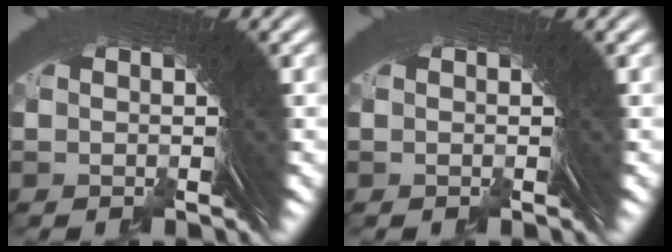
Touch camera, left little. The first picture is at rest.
{"total": 0.0}